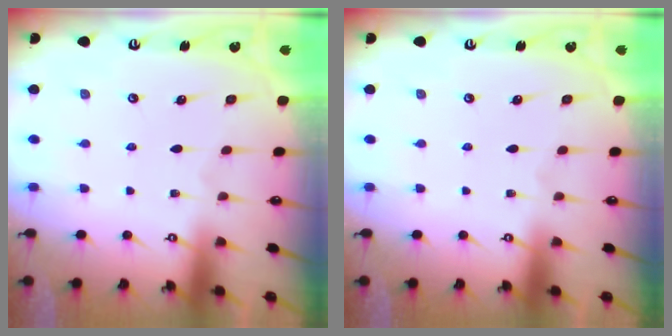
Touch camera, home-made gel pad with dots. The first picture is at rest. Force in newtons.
{"total": 0.0}